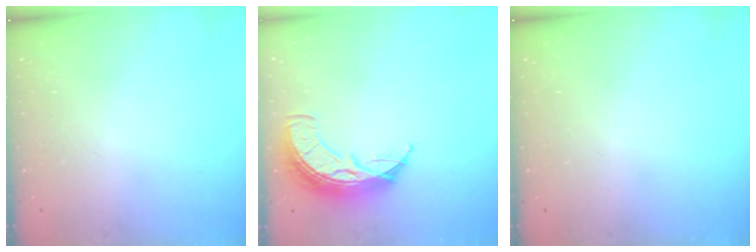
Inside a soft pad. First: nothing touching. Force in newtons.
{"total": 10.9, "press": 10.9, "slide": 0.7}
{"total": 0.0}